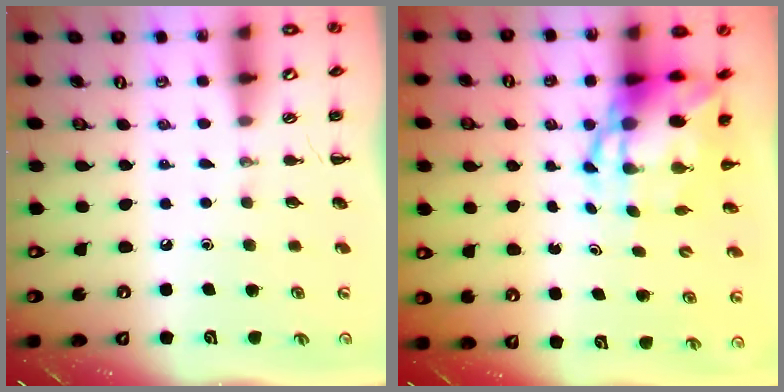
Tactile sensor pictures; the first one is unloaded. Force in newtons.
{"total": 8.9, "press": 8.6, "slide": 2.3}